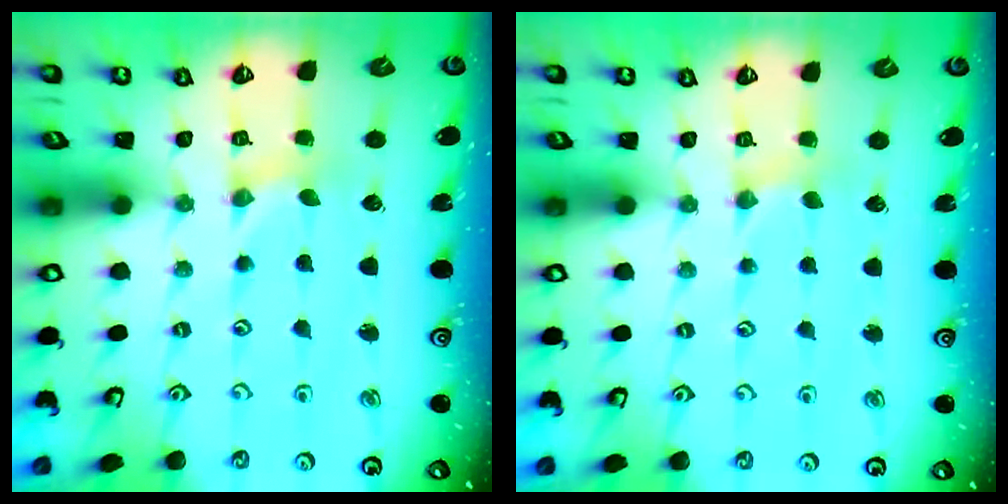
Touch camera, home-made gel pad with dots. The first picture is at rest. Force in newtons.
{"total": 1.5, "press": 1.5, "slide": 0.3}